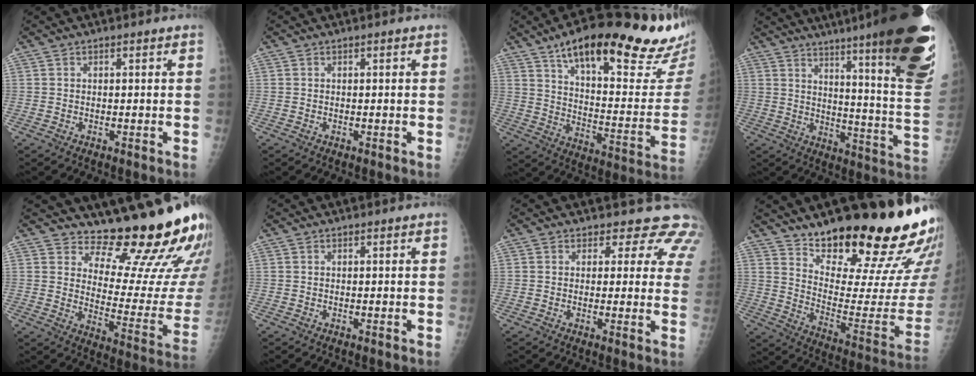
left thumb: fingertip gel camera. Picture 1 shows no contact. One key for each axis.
{"total": 0.0}
{"total": 30.5, "fx": 21.3, "fy": 7.4, "fz": 20.6, "tx": -0.266, "ty": -0.072, "tz": 0.305}
{"total": 30.0, "fx": 19.8, "fy": 2.9, "fz": 22.4, "tx": -0.237, "ty": -0.106, "tz": 0.268}
{"total": 18.9, "fx": 16.9, "fy": 4.0, "fz": 7.6, "tx": -0.056, "ty": -0.180, "tz": 0.214}
{"total": 0.0}
{"total": 7.4, "fx": 6.4, "fy": 3.7, "fz": 0.8, "tx": 0.042, "ty": -0.027, "tz": 0.046}
{"total": 24.2, "fx": 18.7, "fy": 4.9, "fz": 14.6, "tx": -0.179, "ty": -0.144, "tz": 0.278}